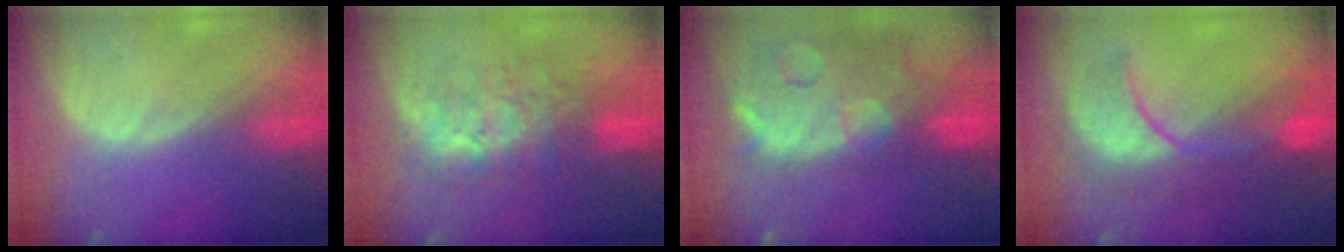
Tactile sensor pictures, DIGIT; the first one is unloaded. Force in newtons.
{"total": 8.2, "press": 8.0, "slide": 1.8}
{"total": 14.8, "press": 12.1, "slide": 8.6}
{"total": 10.3, "press": 9.1, "slide": 4.8}